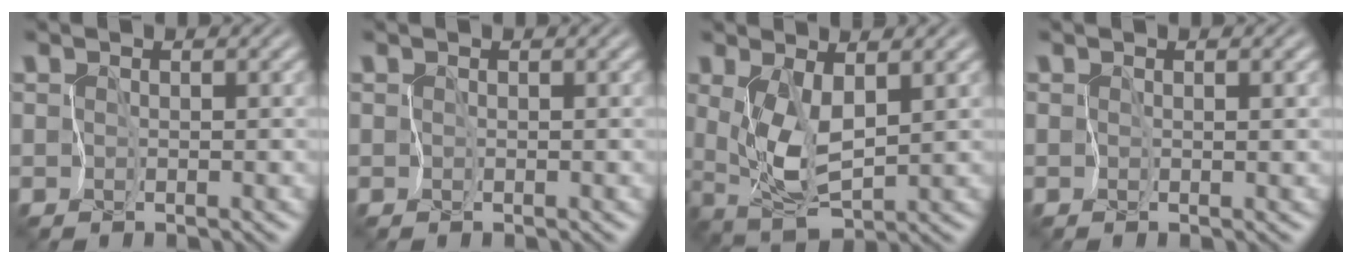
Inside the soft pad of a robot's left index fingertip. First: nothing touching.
{"total": 0.0}
{"total": 3.9, "force": [0.8, 1.3, 3.6], "torque": [-0.081, -0.013, 0.020]}
{"total": 1.0, "force": [0.2, 0.2, 1.0], "torque": [-0.014, -0.002, 0.004]}